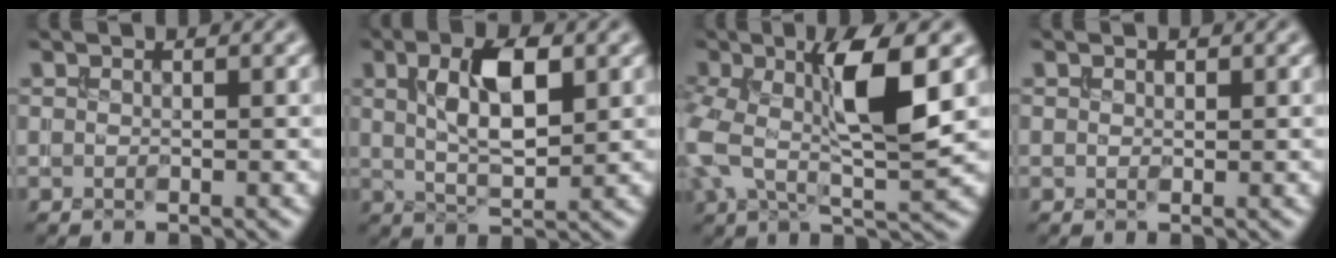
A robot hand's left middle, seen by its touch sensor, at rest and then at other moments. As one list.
[{"total": 5.9, "force": [1.5, 2.5, 5.2], "torque": [-0.098, 0.001, 0.026]}, {"total": 9.0, "force": [0.9, 3.3, 8.3], "torque": [-0.162, 0.006, 0.009]}, {"total": 0.6, "force": [0.3, 0.5, 0.2], "torque": [0.000, -0.006, 0.004]}]